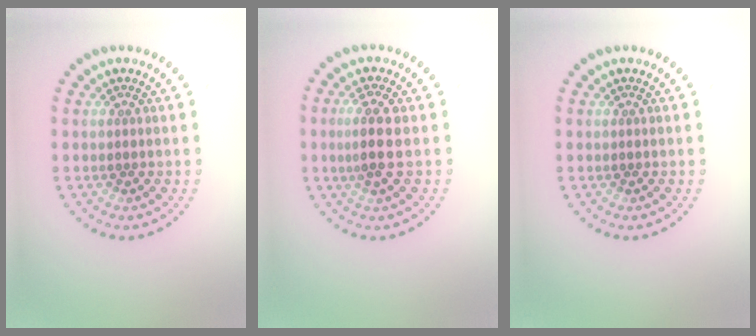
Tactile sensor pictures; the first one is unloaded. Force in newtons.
{"total": 2.9, "press": 2.7, "slide": 1.1}
{"total": 0.0}